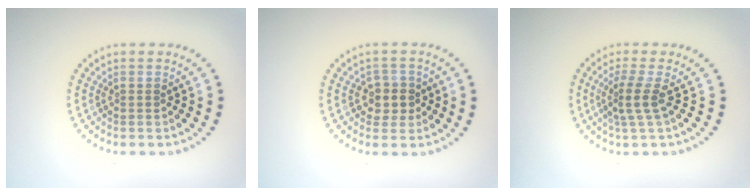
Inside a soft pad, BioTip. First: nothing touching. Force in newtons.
{"total": 2.0, "press": 1.9, "slide": 0.8}
{"total": 2.5, "press": 1.8, "slide": 1.7}